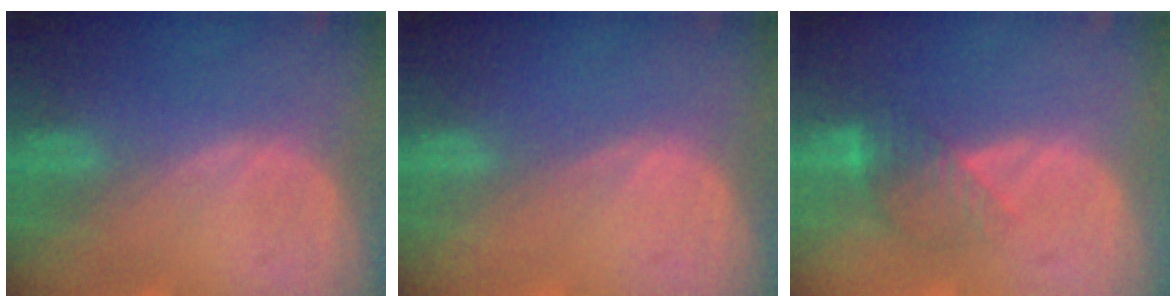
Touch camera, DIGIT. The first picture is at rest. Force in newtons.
{"total": 0.0}
{"total": 4.1, "press": 4.0, "slide": 1.2}